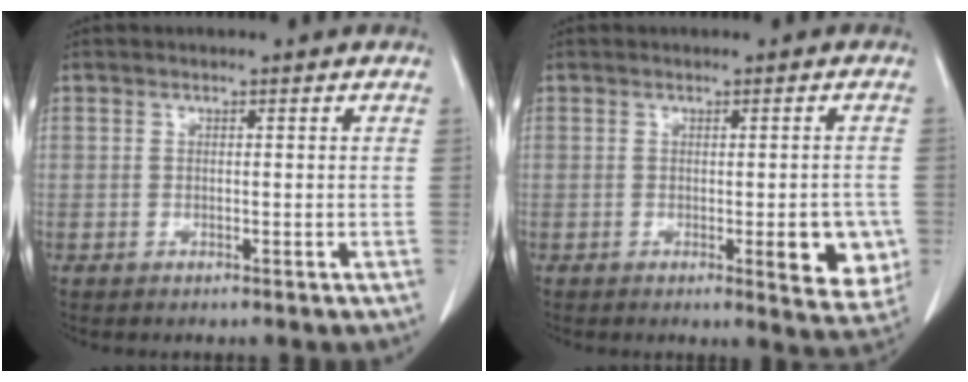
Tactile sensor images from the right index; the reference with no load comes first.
{"total": 6.7, "force": [-1.4, 1.6, 6.4], "torque": [-0.067, -0.009, -0.015]}